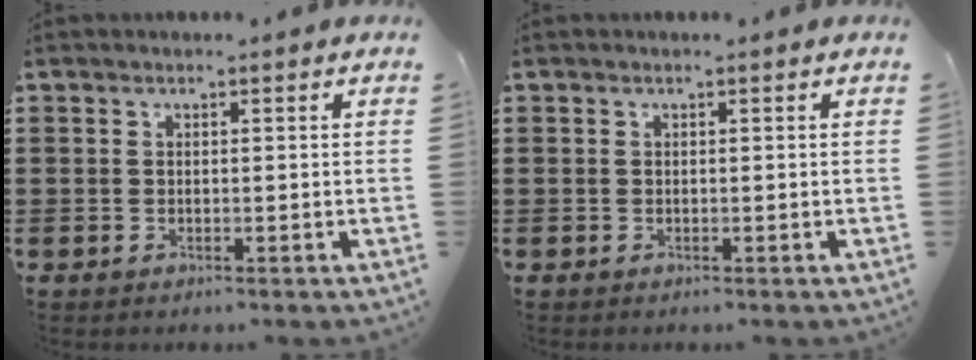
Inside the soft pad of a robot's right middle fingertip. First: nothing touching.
{"total": 0.0}